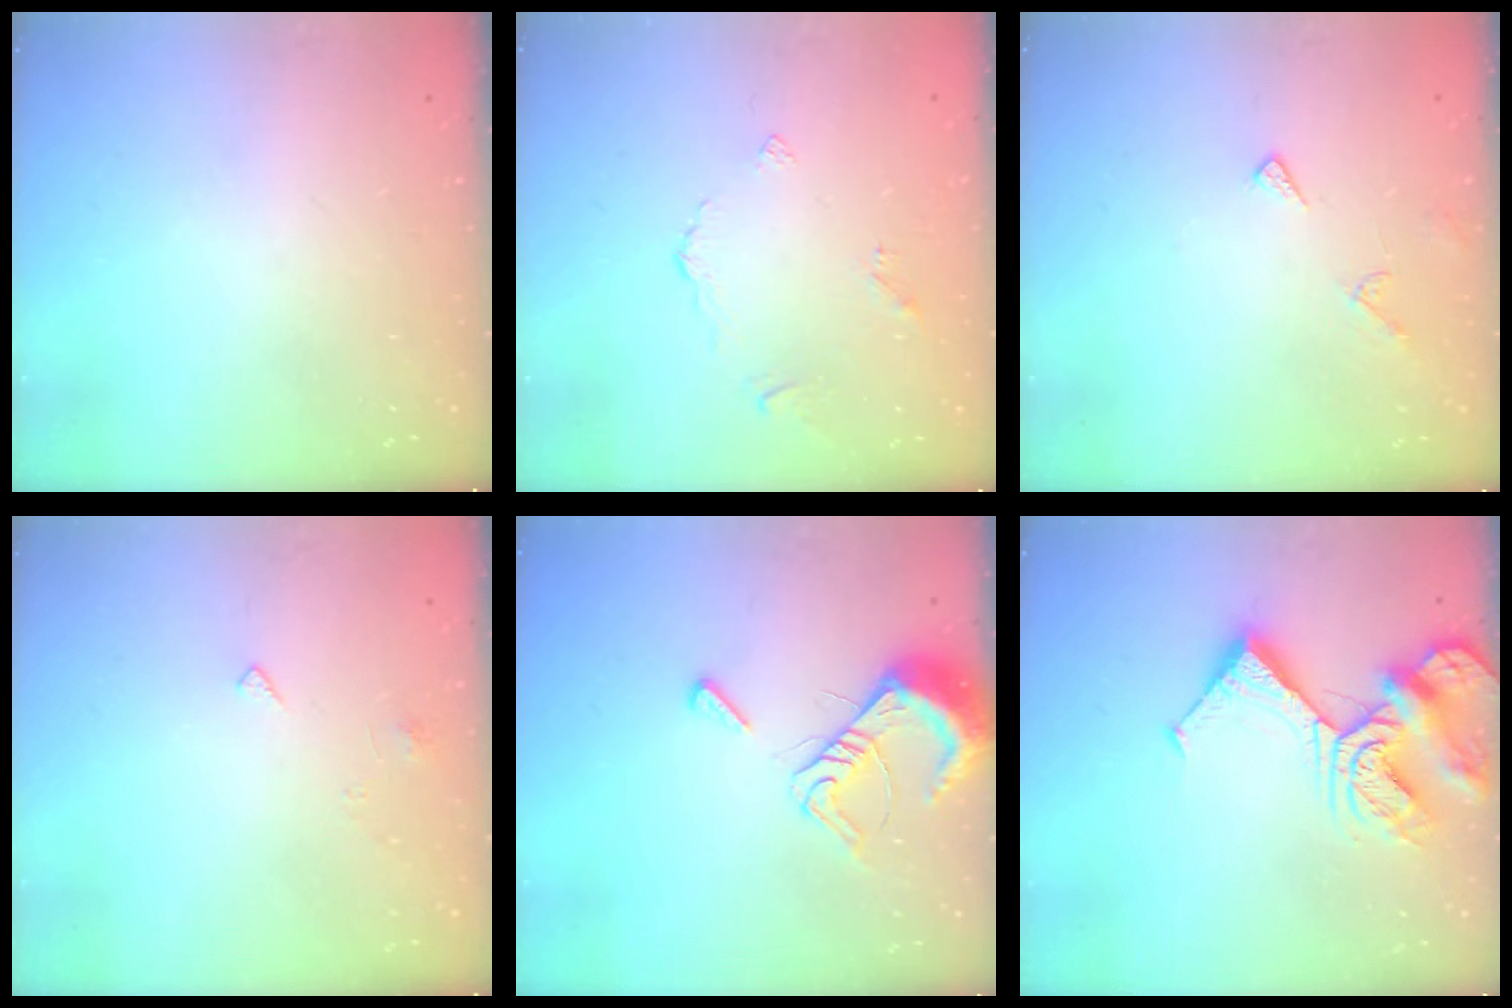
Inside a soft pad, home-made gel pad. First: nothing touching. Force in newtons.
{"total": 2.6, "press": 2.6, "slide": 0.5}
{"total": 6.9, "press": 6.9, "slide": 0.5}
{"total": 2.8, "press": 2.8, "slide": 0.4}
{"total": 9.5, "press": 9.4, "slide": 1.3}
{"total": 12.8, "press": 12.6, "slide": 2.2}